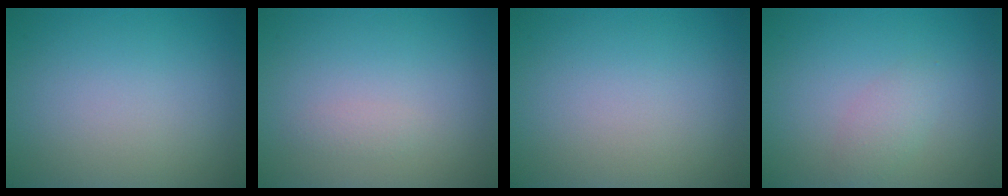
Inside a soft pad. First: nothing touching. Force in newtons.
{"total": 0.7, "press": 0.7, "slide": 0.0}
{"total": 0.0}
{"total": 1.6, "press": 1.6, "slide": 0.0}